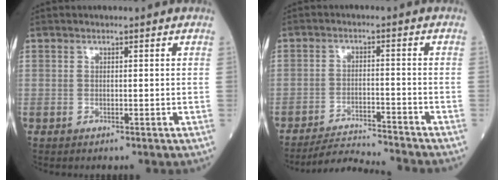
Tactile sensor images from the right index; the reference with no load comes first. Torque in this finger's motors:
{"motor_torque": [-0.30, -0.54, 0.19, 0.05]}